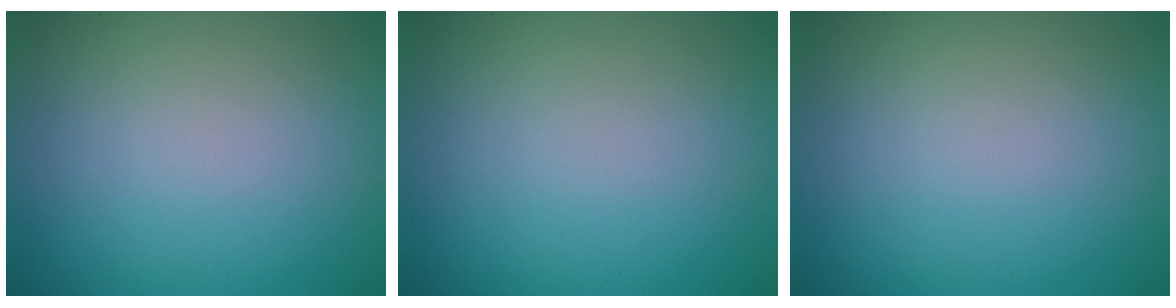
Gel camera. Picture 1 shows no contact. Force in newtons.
{"total": 0.0}
{"total": 0.0}